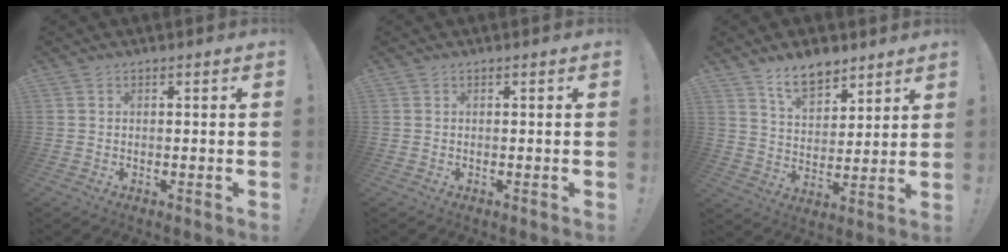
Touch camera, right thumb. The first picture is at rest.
{"total": 0.0}
{"total": 10.2, "force": [7.7, 5.2, 4.1], "torque": [-0.072, -0.045, 0.147]}